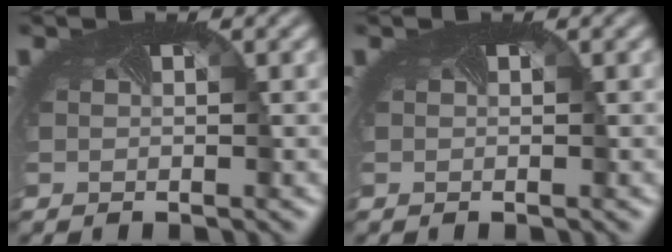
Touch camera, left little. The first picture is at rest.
{"total": 0.0}